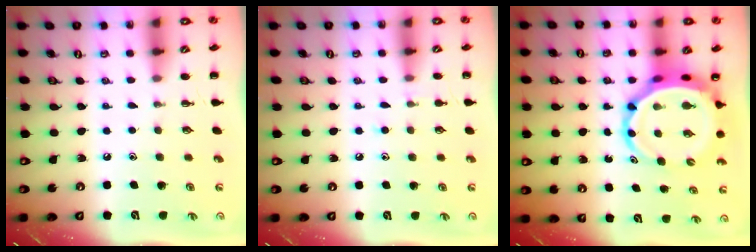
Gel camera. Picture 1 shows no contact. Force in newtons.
{"total": 5.1, "press": 4.8, "slide": 1.7}
{"total": 8.9, "press": 8.5, "slide": 2.7}